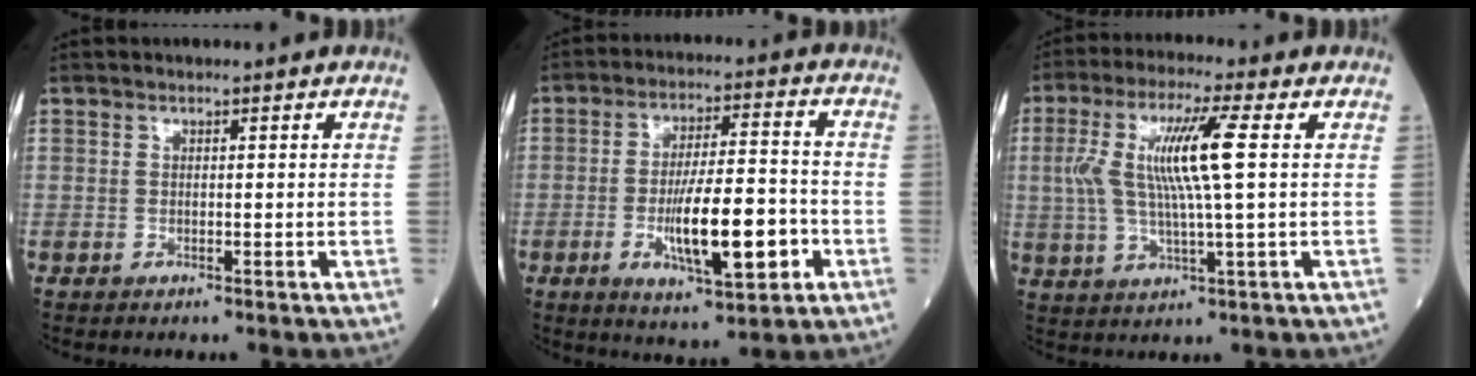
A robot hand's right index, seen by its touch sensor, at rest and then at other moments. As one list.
[{"total": 12.8, "force": [-3.7, 2.7, 12.0], "torque": [-0.209, -0.004, -0.056]}, {"total": 10.9, "force": [1.6, 0.4, 10.8], "torque": [-0.226, 0.010, 0.029]}]